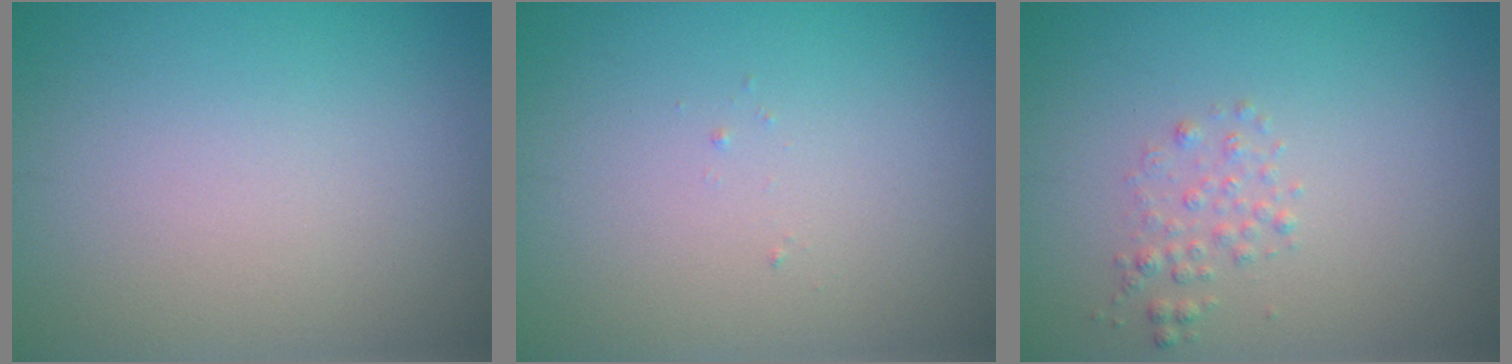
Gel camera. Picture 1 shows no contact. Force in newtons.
{"total": 0.0}
{"total": 1.2, "press": 1.2, "slide": 0.1}